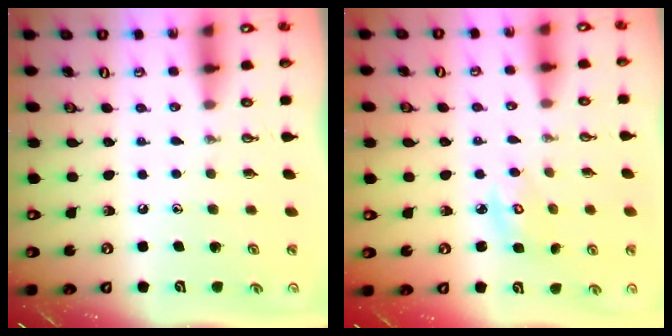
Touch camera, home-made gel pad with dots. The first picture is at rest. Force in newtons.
{"total": 3.2, "press": 3.2, "slide": 0.2}